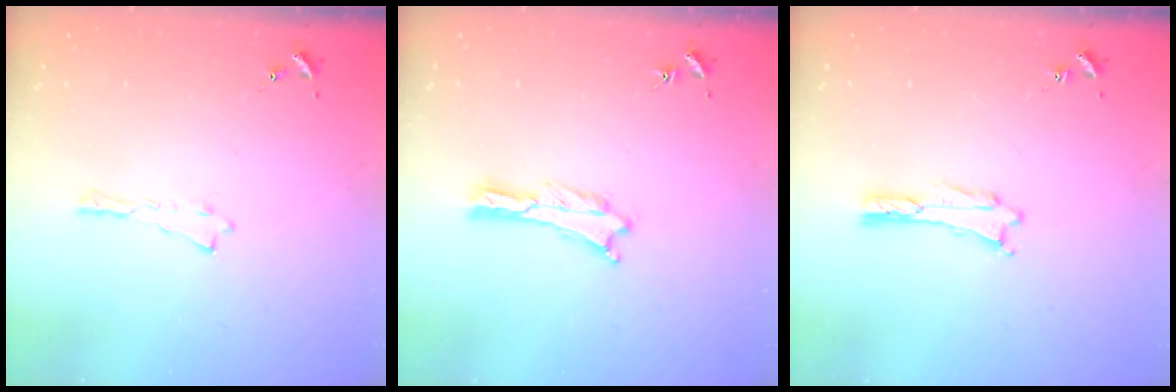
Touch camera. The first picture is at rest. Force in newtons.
{"total": 0.0}
{"total": 1.1, "press": 1.1, "slide": 0.1}